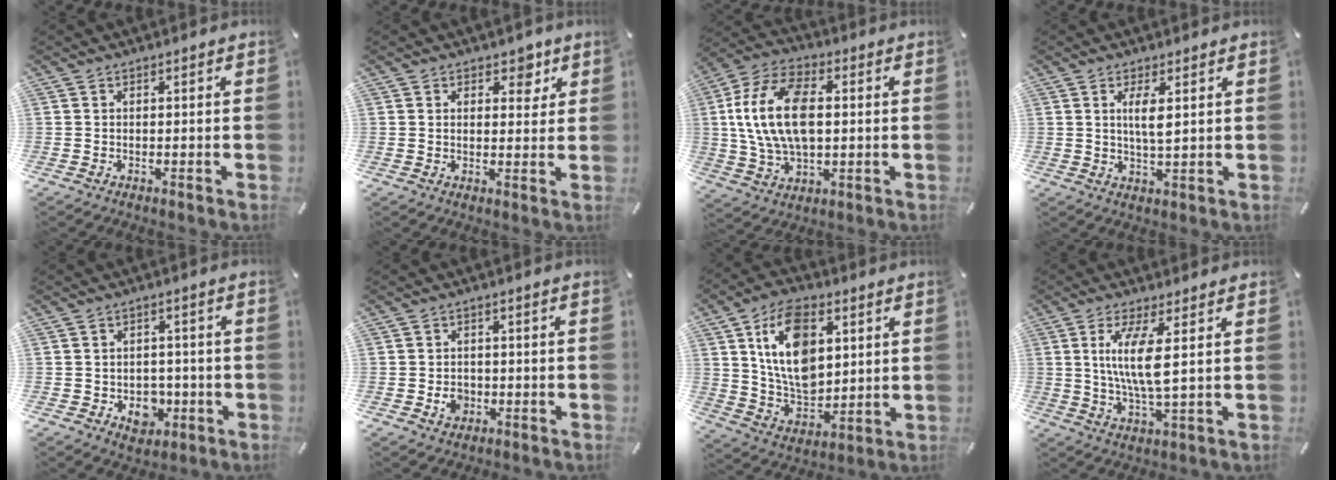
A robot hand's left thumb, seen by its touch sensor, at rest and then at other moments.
{"total": 5.1, "force": [2.8, 3.5, 2.5], "torque": [-0.011, -0.013, 0.040]}
{"total": 16.4, "force": [1.5, 10.3, 12.7], "torque": [-0.282, 0.003, 0.021]}
{"total": 4.9, "force": [1.4, 1.2, 4.5], "torque": [-0.086, -0.004, 0.021]}
{"total": 7.1, "force": [-2.0, 5.8, 3.7], "torque": [-0.028, 0.009, -0.031]}
{"total": 4.0, "force": [-1.1, 3.5, 1.7], "torque": [-0.019, 0.002, -0.019]}
{"total": 16.5, "force": [5.0, 10.8, 11.4], "torque": [-0.227, -0.001, 0.088]}
{"total": 10.4, "force": [2.0, 2.0, 10.0], "torque": [-0.216, -0.012, 0.026]}